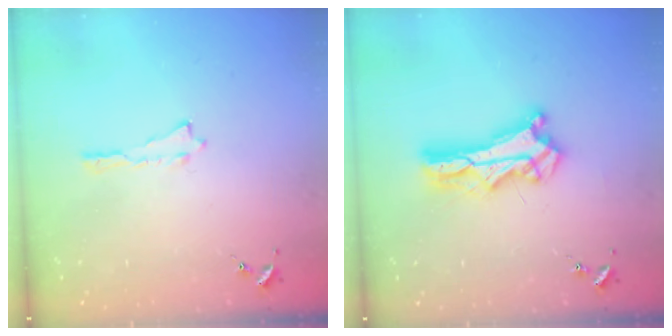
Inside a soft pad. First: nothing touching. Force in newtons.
{"total": 8.1, "press": 8.0, "slide": 0.6}